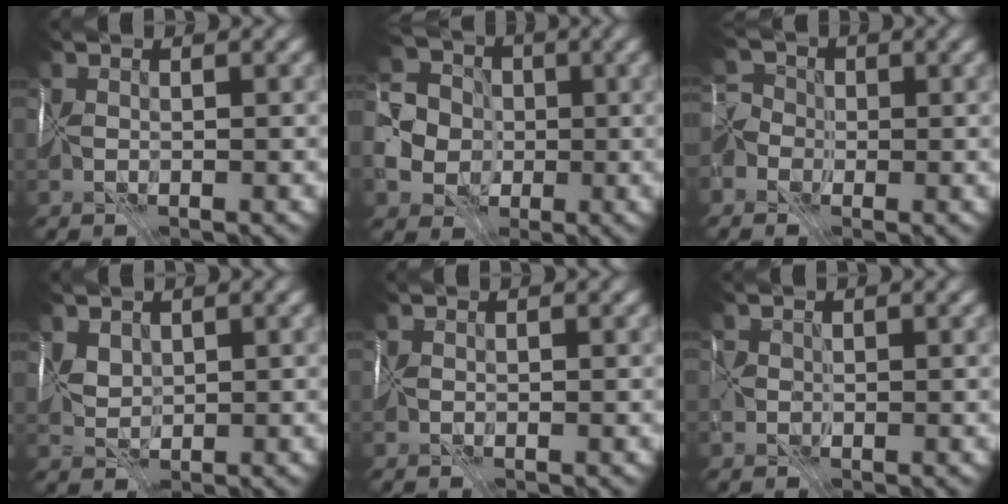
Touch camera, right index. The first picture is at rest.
{"total": 7.5, "force": [-1.4, 6.6, 3.3], "torque": [-0.085, -0.003, -0.032]}
{"total": 3.2, "force": [-1.9, 2.5, 0.8], "torque": [-0.002, -0.001, -0.035]}
{"total": 1.9, "force": [1.4, 1.2, 0.5], "torque": [-0.010, 0.007, 0.031]}
{"total": 0.0}
{"total": 0.7, "force": [0.3, 0.3, -0.6], "torque": [0.018, 0.002, 0.005]}